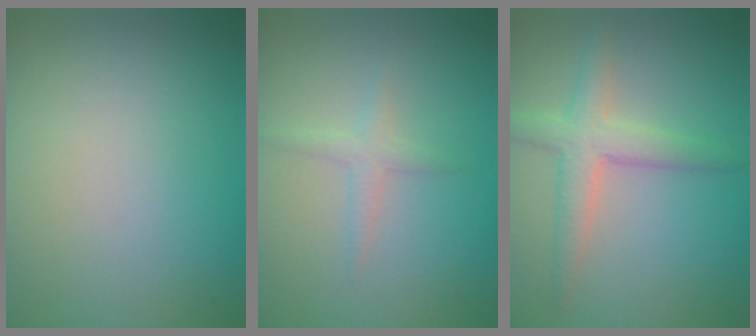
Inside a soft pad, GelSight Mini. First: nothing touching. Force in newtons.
{"total": 1.3, "press": 1.3, "slide": 0.0}
{"total": 3.2, "press": 3.2, "slide": 0.1}